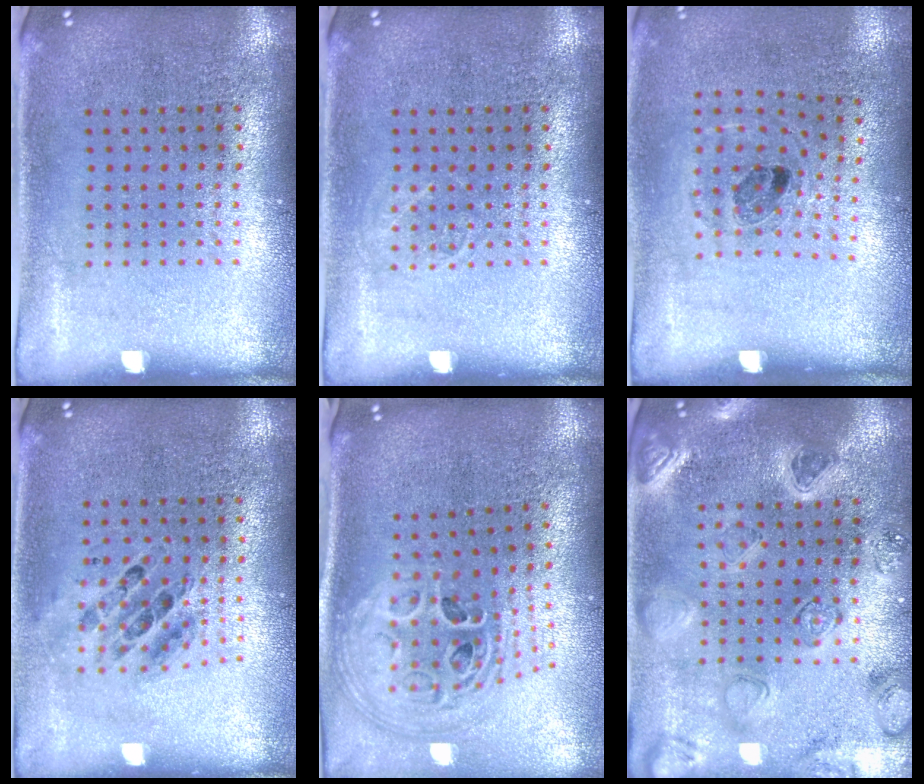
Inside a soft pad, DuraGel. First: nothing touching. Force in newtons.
{"total": 0.9, "press": 0.8, "slide": 0.2}
{"total": 1.0, "press": 0.9, "slide": 0.6}
{"total": 0.7, "press": 0.6, "slide": 0.2}
{"total": 3.0, "press": 2.0, "slide": 2.2}
{"total": 2.2, "press": 2.2, "slide": 0.4}